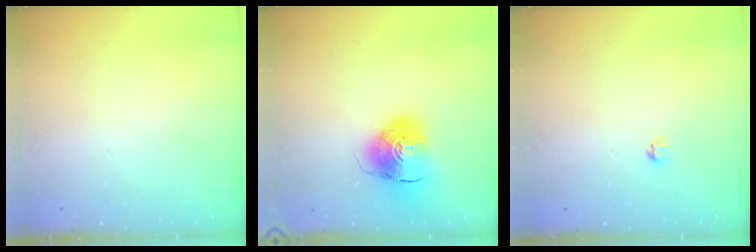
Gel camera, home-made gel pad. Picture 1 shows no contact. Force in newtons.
{"total": 10.9, "press": 10.7, "slide": 1.6}
{"total": 2.7, "press": 2.7, "slide": 0.4}